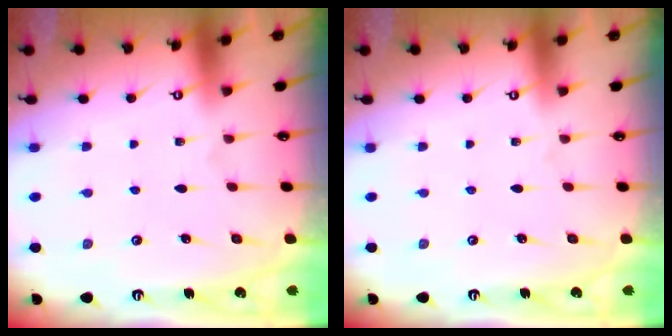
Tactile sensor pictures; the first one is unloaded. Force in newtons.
{"total": 0.0}